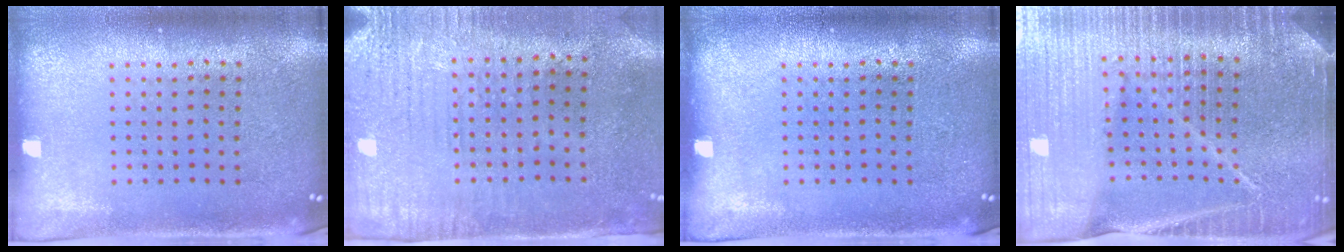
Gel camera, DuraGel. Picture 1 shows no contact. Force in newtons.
{"total": 3.1, "press": 2.4, "slide": 1.9}
{"total": 0.0}
{"total": 5.5, "press": 4.9, "slide": 2.5}